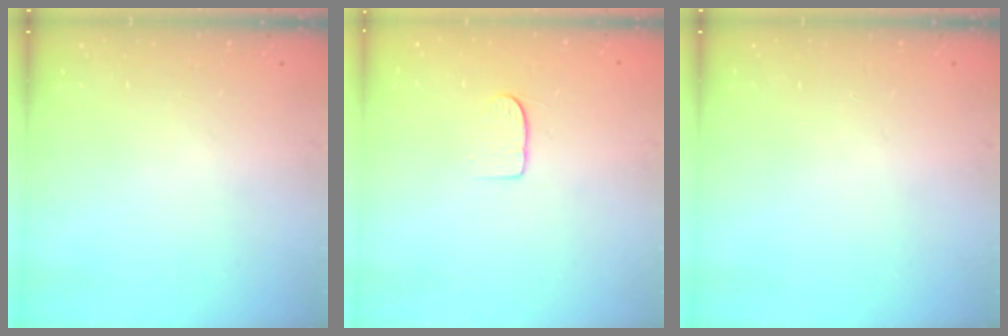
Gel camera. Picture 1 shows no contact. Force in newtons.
{"total": 5.4, "press": 5.4, "slide": 0.4}
{"total": 0.0}